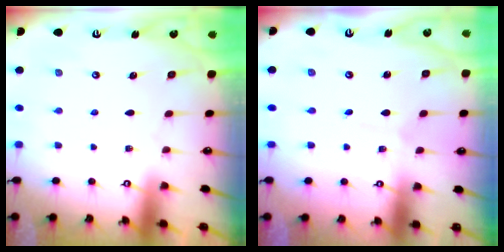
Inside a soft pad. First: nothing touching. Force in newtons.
{"total": 0.5, "press": 0.5, "slide": 0.0}